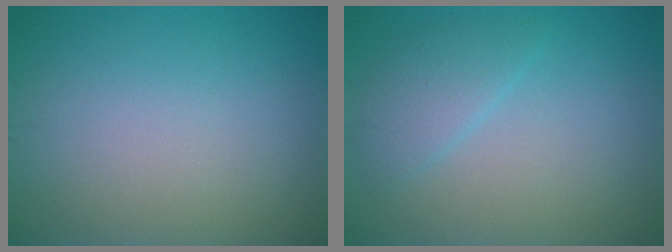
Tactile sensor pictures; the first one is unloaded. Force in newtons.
{"total": 2.3, "press": 2.3, "slide": 0.3}